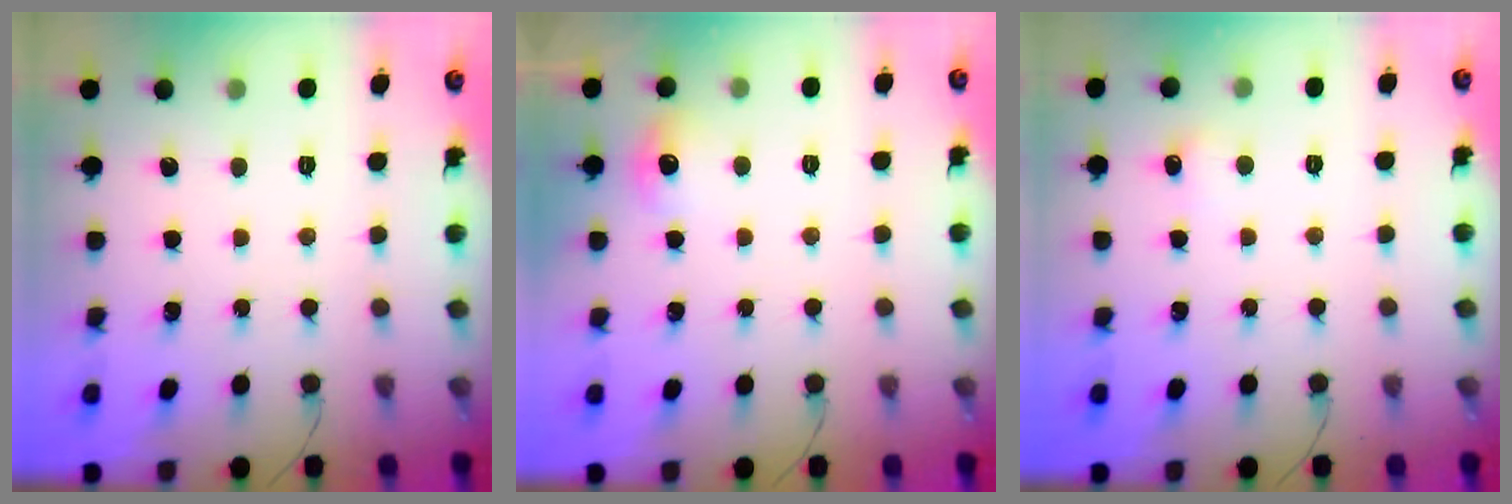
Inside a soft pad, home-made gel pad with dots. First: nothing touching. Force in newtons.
{"total": 5.8, "press": 5.6, "slide": 1.3}
{"total": 4.6, "press": 4.4, "slide": 1.4}